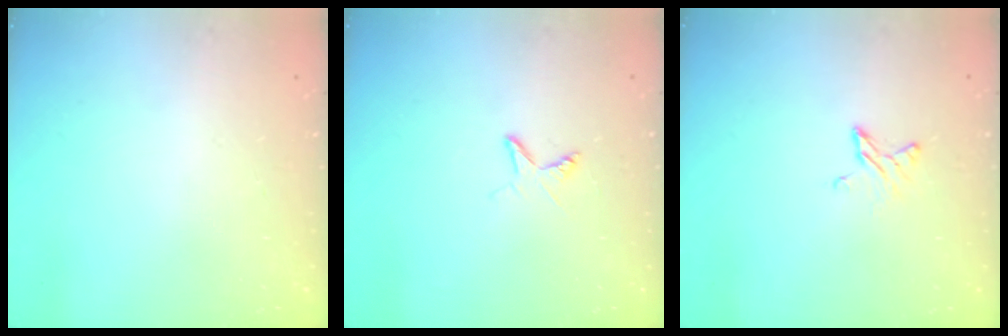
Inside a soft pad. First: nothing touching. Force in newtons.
{"total": 3.8, "press": 3.8, "slide": 0.4}
{"total": 3.3, "press": 3.3, "slide": 0.2}